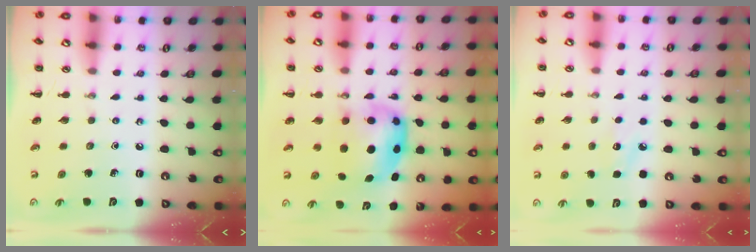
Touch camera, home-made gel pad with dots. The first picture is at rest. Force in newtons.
{"total": 6.3, "press": 6.2, "slide": 1.3}
{"total": 6.7, "press": 6.5, "slide": 1.6}